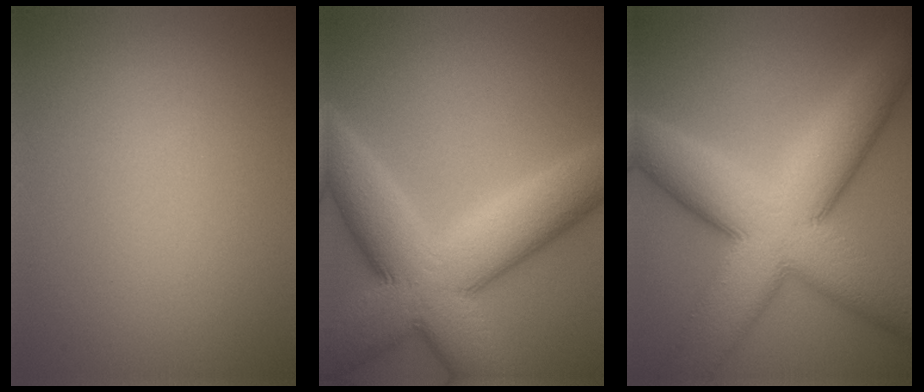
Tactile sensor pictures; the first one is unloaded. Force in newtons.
{"total": 10.7, "press": 10.7, "slide": 0.8}
{"total": 13.6, "press": 13.6, "slide": 0.6}